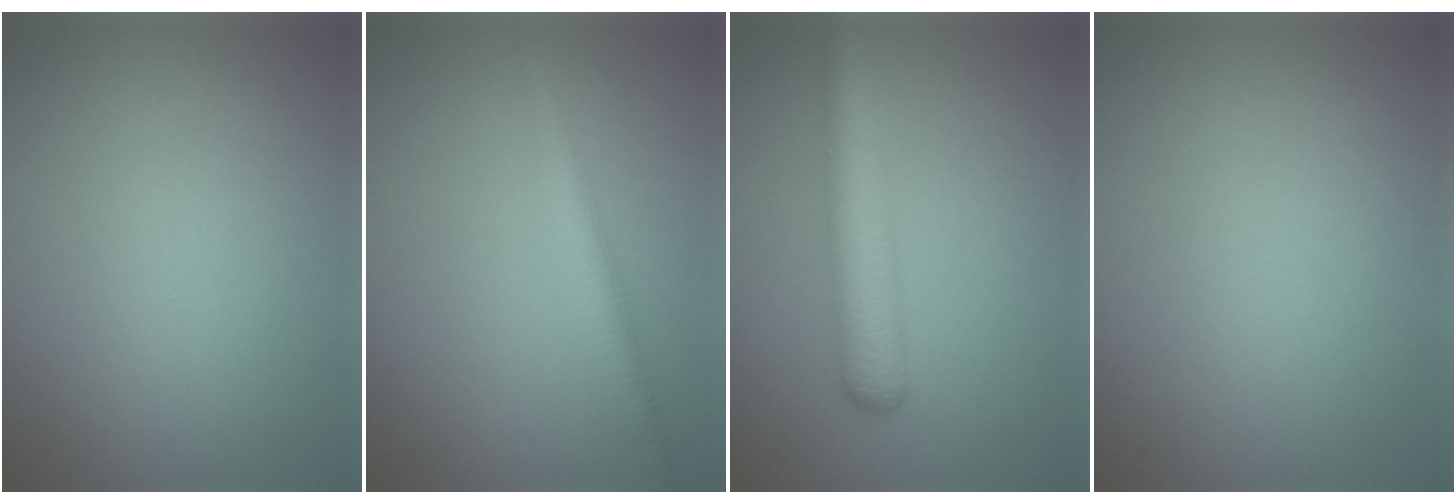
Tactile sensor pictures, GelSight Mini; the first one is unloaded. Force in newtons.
{"total": 2.8, "press": 2.8, "slide": 0.1}
{"total": 4.8, "press": 4.8, "slide": 0.2}
{"total": 0.0}